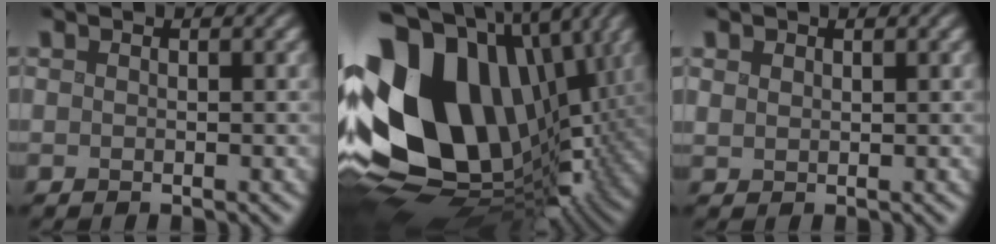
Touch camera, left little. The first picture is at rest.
{"total": 18.8, "force": [1.8, 14.1, 12.3], "torque": [-0.254, 0.001, 0.039]}
{"total": 1.1, "force": [0.8, 0.7, 0.4], "torque": [-0.007, 0.000, 0.016]}